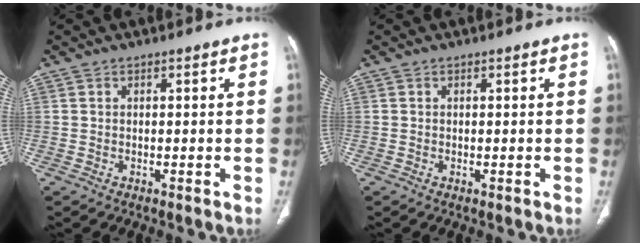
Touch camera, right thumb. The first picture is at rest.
{"total": 0.0}